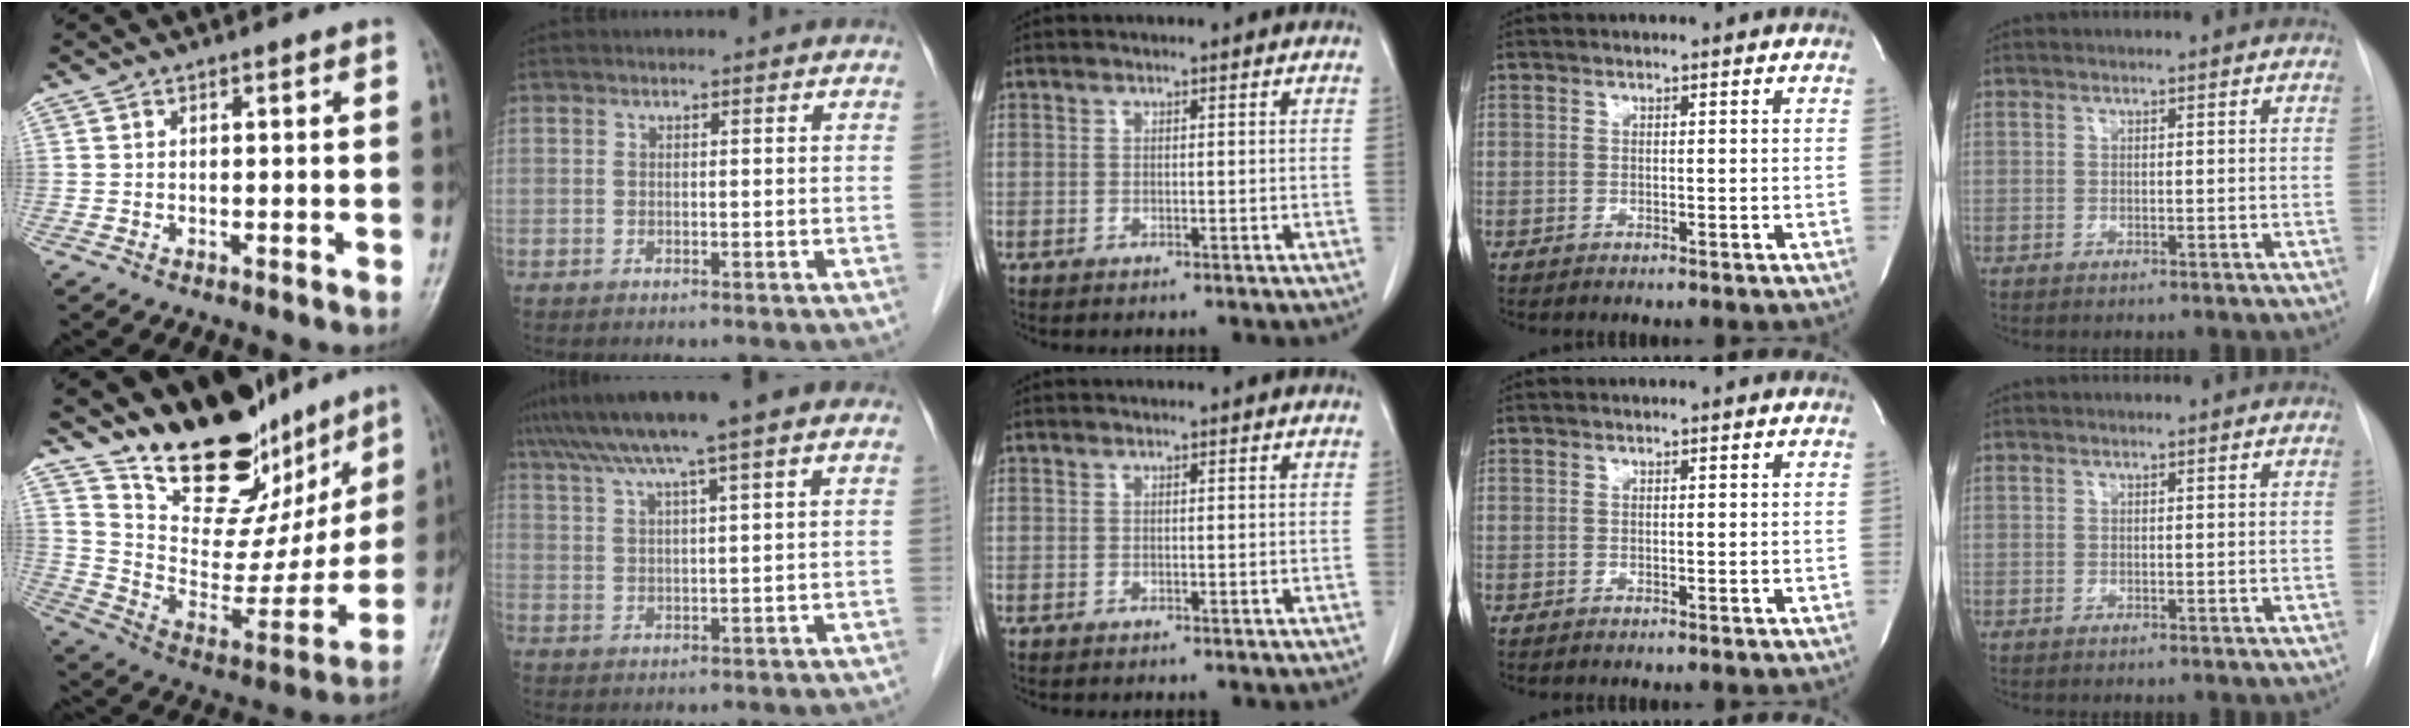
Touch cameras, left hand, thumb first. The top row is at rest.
{"thumb": {"total": 22.8, "force": [17.0, 10.5, 11.1], "torque": [-0.111, -0.097, 0.275]}, "index": {"total": 10.4, "force": [7.3, -0.1, 7.4], "torque": [-0.126, 0.034, 0.113]}}